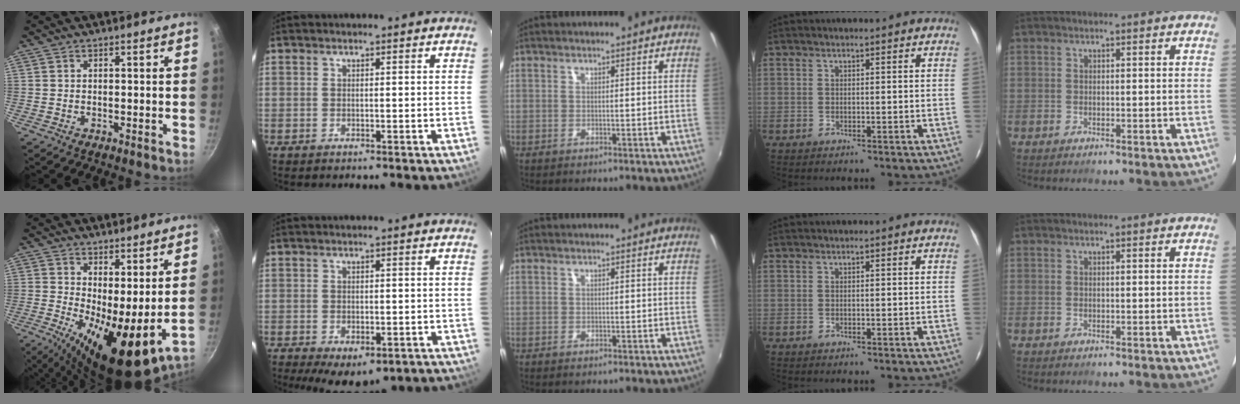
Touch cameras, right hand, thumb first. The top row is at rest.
{"thumb": {"total": 13.7, "force": [1.1, 4.9, 12.7], "torque": [-0.179, -0.028, 0.023]}, "index": {"total": 9.0, "force": [-5.1, 4.7, 5.7], "torque": [-0.108, -0.027, -0.062]}}